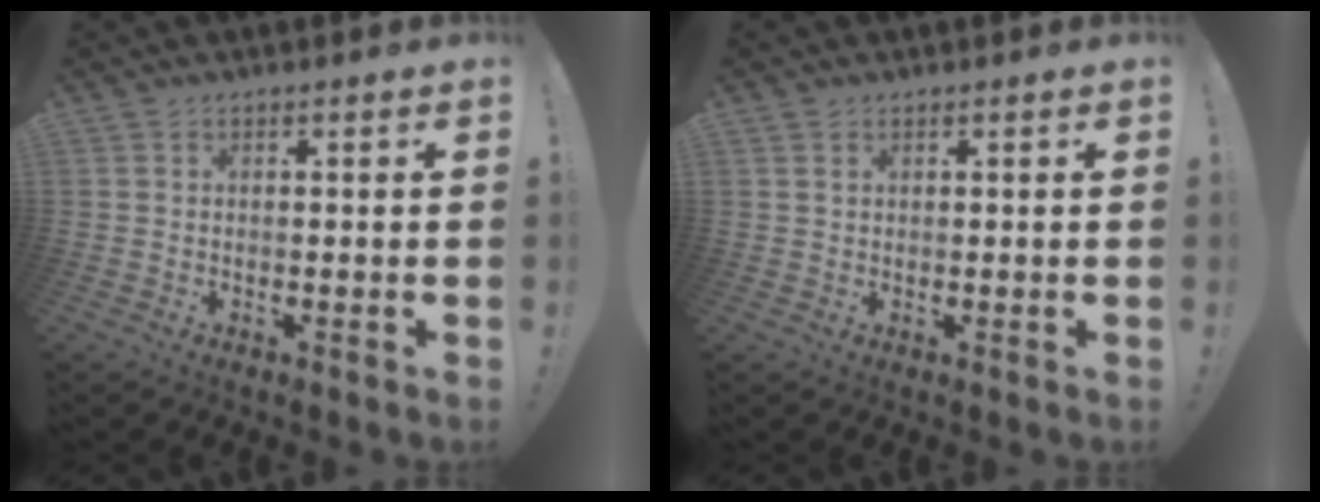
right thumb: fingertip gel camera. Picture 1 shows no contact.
{"total": 0.9, "force": [0.5, 0.7, 0.4], "torque": [-0.004, 0.000, 0.008]}